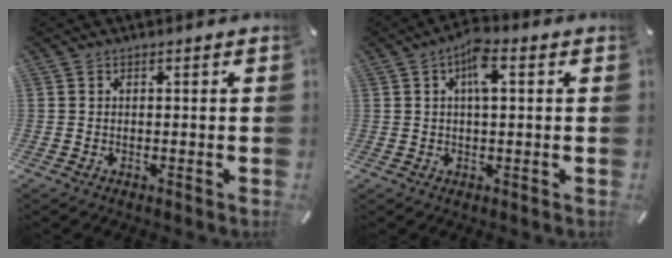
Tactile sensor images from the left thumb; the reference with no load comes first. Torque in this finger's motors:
{"motor_torque": [0.92, 1.64, 0.58, -0.60, 0.22]}